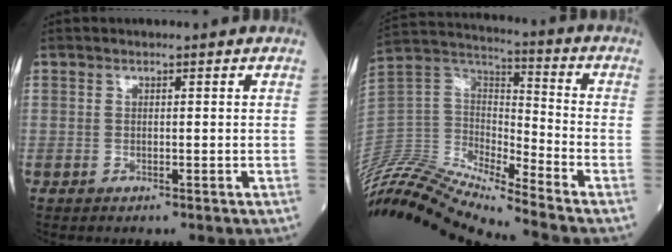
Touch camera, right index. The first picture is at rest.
{"total": 17.7, "force": [-17.0, 0.1, 4.9], "torque": [-0.098, 0.044, -0.323]}